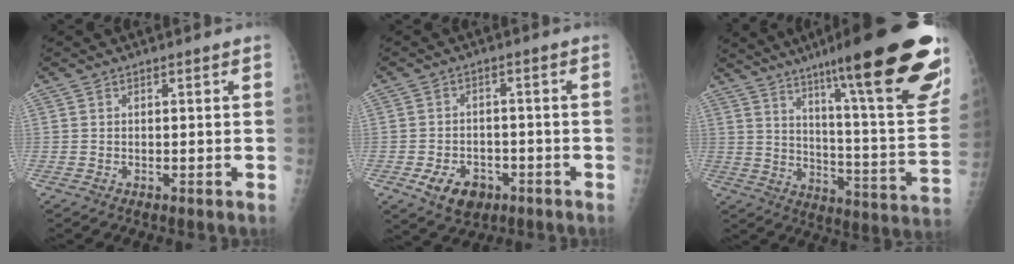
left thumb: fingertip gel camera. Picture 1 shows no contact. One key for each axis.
{"total": 7.4, "fx": -3.5, "fy": 5.2, "fz": 4.0, "tx": -0.054, "ty": 0.020, "tz": -0.049}
{"total": 31.2, "fx": 19.1, "fy": 4.2, "fz": 24.3, "tx": -0.281, "ty": -0.068, "tz": 0.278}